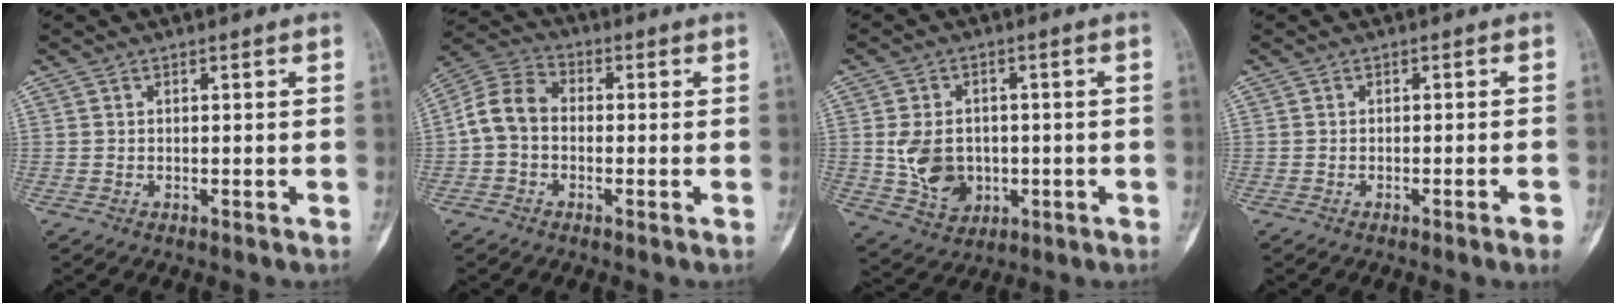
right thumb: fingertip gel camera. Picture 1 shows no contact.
{"total": 8.2, "force": [-0.8, 6.1, 5.4], "torque": [-0.095, 0.026, -0.032]}
{"total": 9.2, "force": [-0.6, 7.2, 5.7], "torque": [-0.081, 0.000, 0.004]}
{"total": 2.8, "force": [-1.5, -0.2, 2.3], "torque": [-0.036, 0.001, -0.022]}